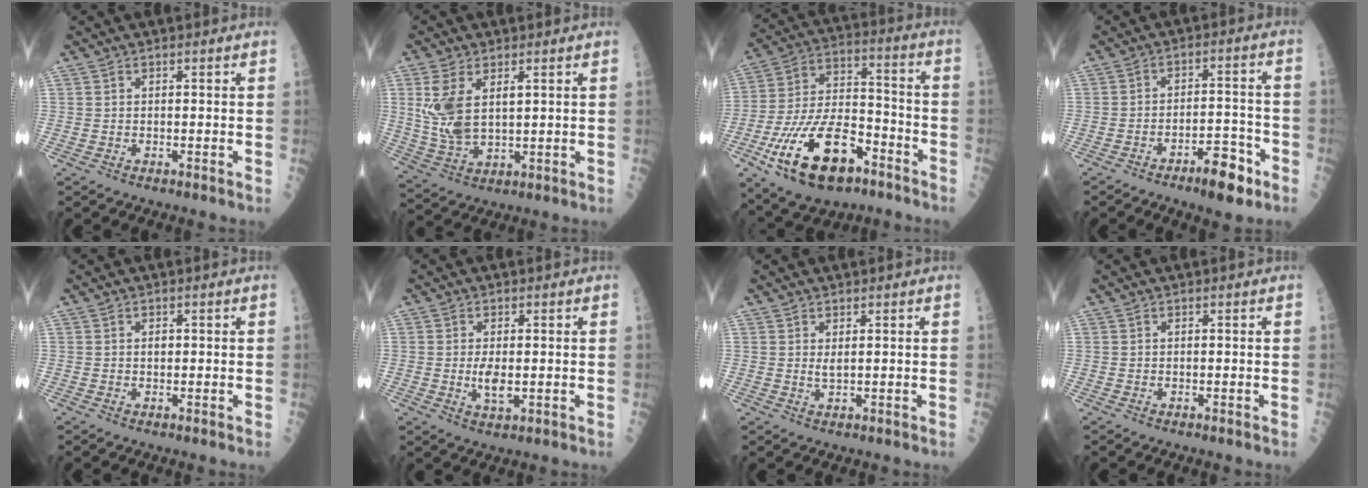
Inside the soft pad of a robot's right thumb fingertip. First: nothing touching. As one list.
[{"total": 9.9, "force": [2.8, 5.3, 7.9], "torque": [-0.166, -0.008, 0.066]}, {"total": 21.8, "force": [-10.2, 10.7, 16.0], "torque": [-0.301, 0.057, -0.170]}, {"total": 8.4, "force": [-5.0, 2.9, 6.1], "torque": [-0.075, 0.036, -0.073]}, {"total": 0.9, "force": [0.1, 0.6, 0.6], "torque": [-0.006, 0.002, 0.001]}, {"total": 3.9, "force": [-0.1, 1.6, 3.5], "torque": [-0.066, -0.009, 0.001]}, {"total": 1.3, "force": [0.5, 0.3, 1.1], "torque": [-0.021, -0.006, 0.010]}, {"total": 0.0}]